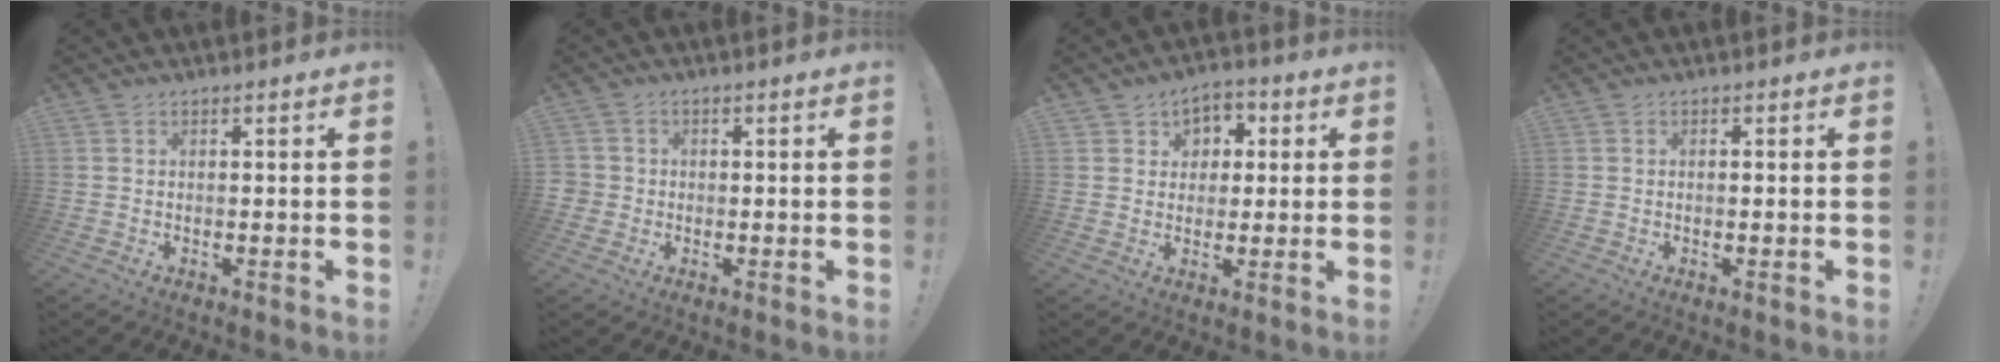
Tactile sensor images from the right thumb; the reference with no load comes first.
{"total": 2.5, "force": [-0.4, 2.4, 0.6], "torque": [-0.009, 0.004, -0.007]}
{"total": 5.6, "force": [0.4, 5.4, 1.2], "torque": [-0.014, 0.000, 0.010]}
{"total": 0.6, "force": [-0.3, 0.0, 0.5], "torque": [-0.009, -0.001, -0.006]}